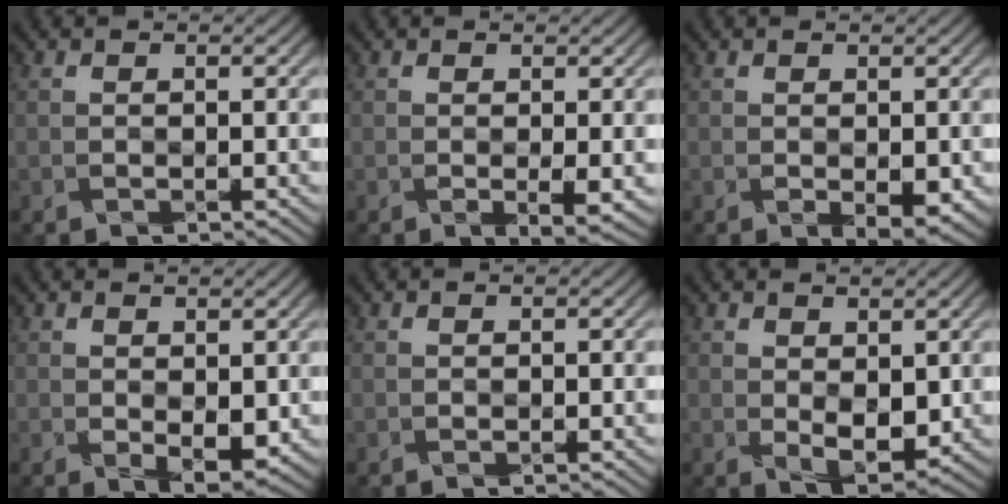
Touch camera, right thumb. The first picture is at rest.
{"total": 2.1, "force": [-0.1, 0.4, 2.1], "torque": [-0.041, -0.005, 0.006]}
{"total": 1.9, "force": [-0.2, 0.5, 1.8], "torque": [-0.035, -0.008, 0.007]}
{"total": 2.0, "force": [0.5, 0.9, 1.7], "torque": [-0.039, -0.014, 0.021]}
{"total": 0.0}
{"total": 3.1, "force": [0.8, 1.7, 2.4], "torque": [-0.053, -0.016, 0.027]}